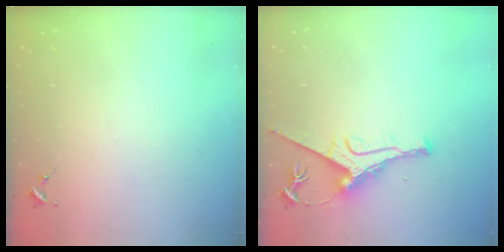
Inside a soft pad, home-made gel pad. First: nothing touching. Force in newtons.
{"total": 9.9, "press": 9.9, "slide": 0.2}